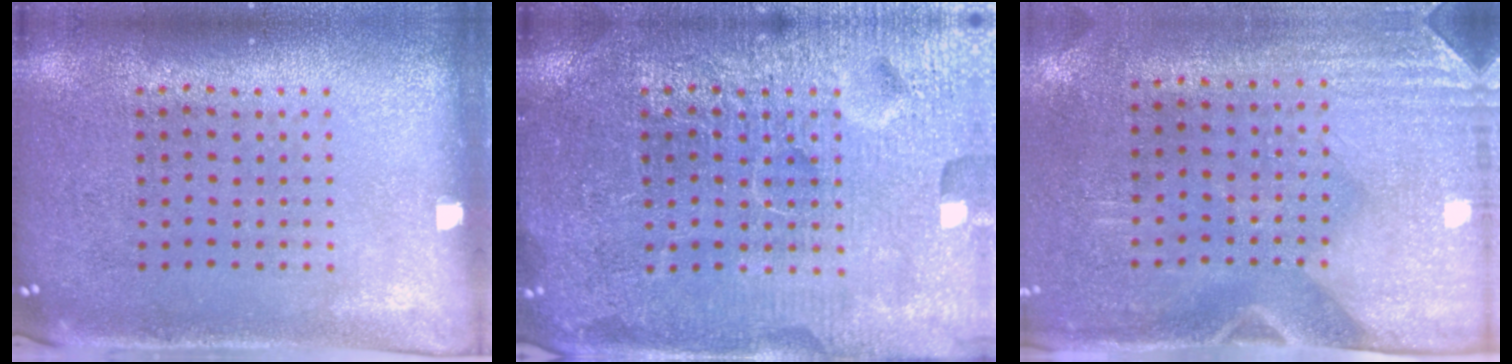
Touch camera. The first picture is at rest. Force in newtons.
{"total": 7.2, "press": 7.1, "slide": 0.9}
{"total": 2.9, "press": 2.5, "slide": 1.4}